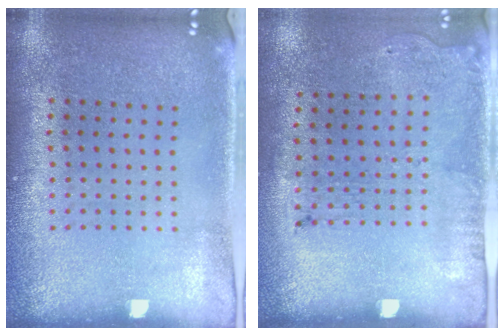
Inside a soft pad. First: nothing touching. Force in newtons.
{"total": 1.8, "press": 1.2, "slide": 1.4}